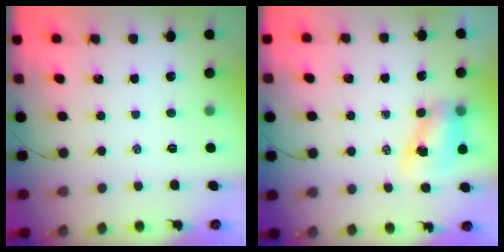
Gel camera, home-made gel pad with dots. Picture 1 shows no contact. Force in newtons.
{"total": 8.3, "press": 8.2, "slide": 1.1}